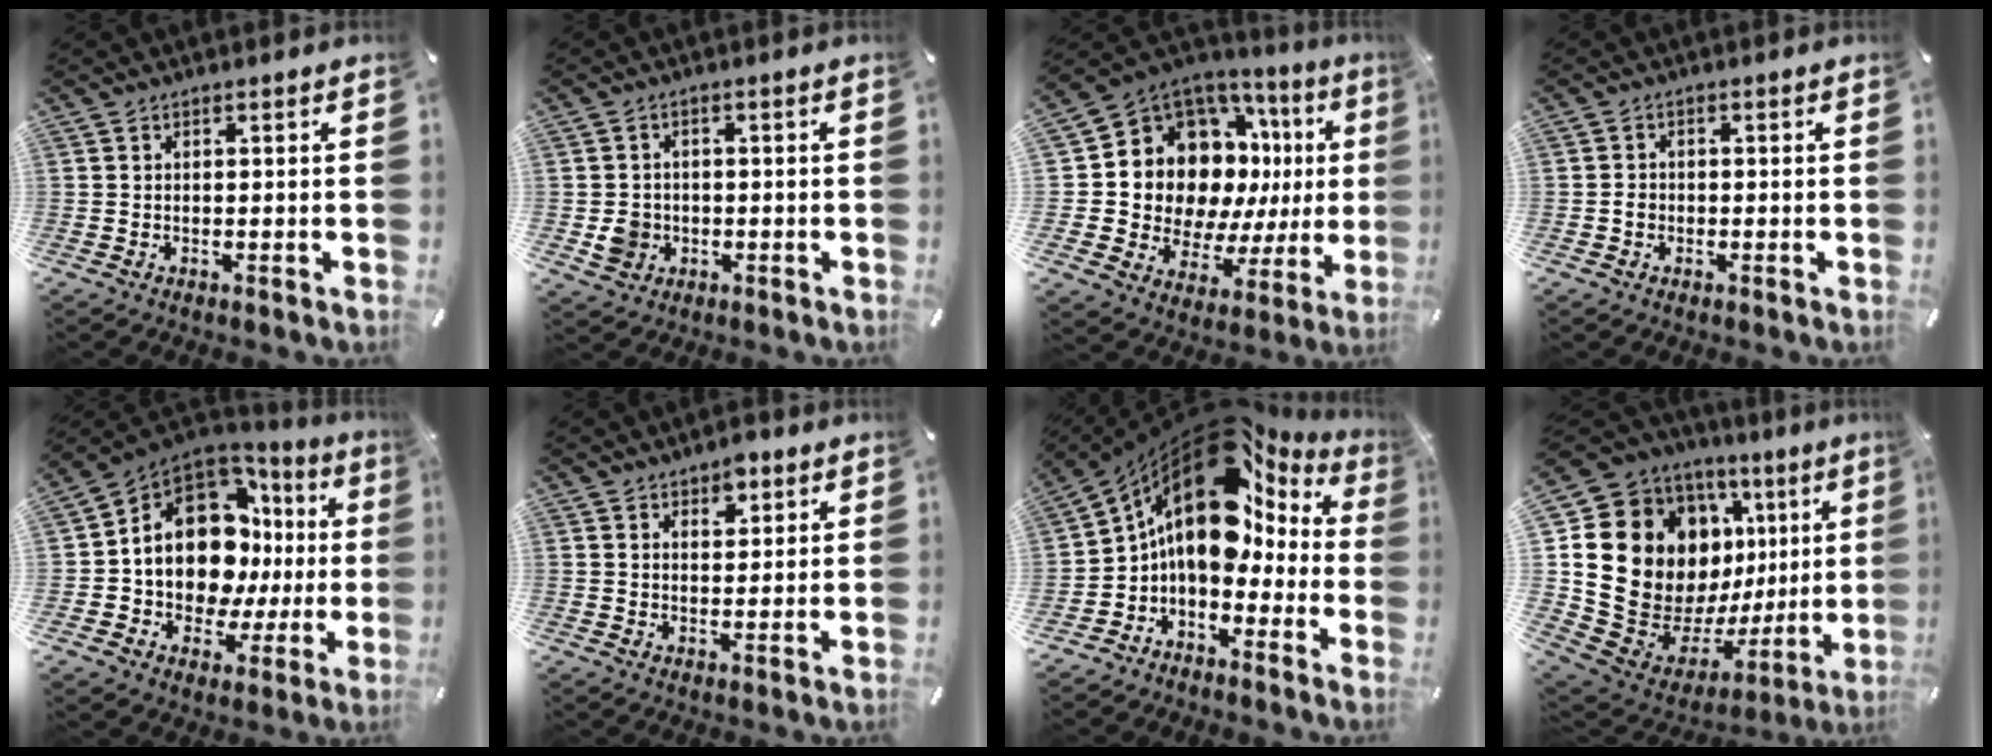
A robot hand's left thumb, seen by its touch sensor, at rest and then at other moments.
{"total": 5.3, "force": [-1.0, 5.0, 1.4], "torque": [-0.011, 0.001, -0.019]}
{"total": 14.8, "force": [5.6, 10.9, 8.2], "torque": [-0.146, -0.075, 0.112]}
{"total": 2.0, "force": [-0.6, 1.8, 0.9], "torque": [-0.017, 0.007, -0.012]}
{"total": 14.7, "force": [3.2, 11.0, 9.3], "torque": [-0.159, -0.039, 0.057]}
{"total": 4.3, "force": [2.6, 3.0, 1.6], "torque": [0.000, -0.011, 0.039]}
{"total": 17.3, "force": [6.5, 11.0, 11.7], "torque": [-0.214, -0.040, 0.106]}
{"total": 21.0, "force": [4.1, 16.3, 12.5], "torque": [-0.203, -0.077, 0.114]}